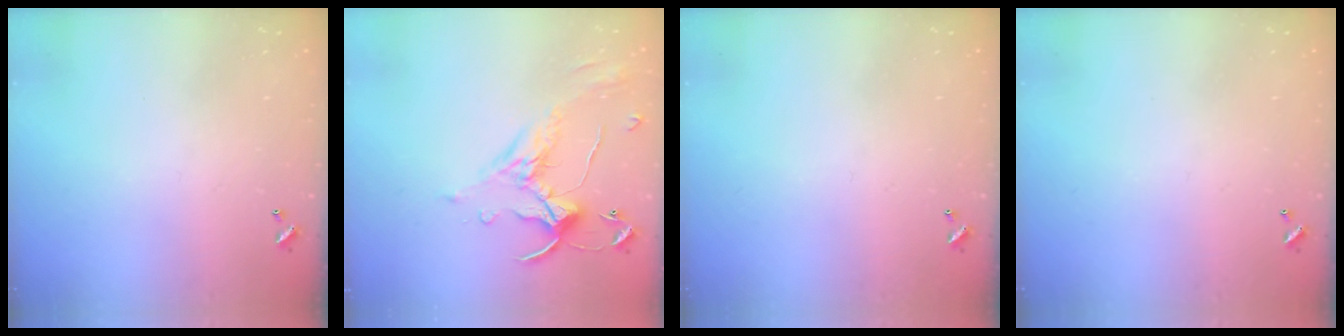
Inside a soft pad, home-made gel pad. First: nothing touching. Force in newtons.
{"total": 1.3, "press": 0.8, "slide": 1.0}
{"total": 0.0}
{"total": 0.0}